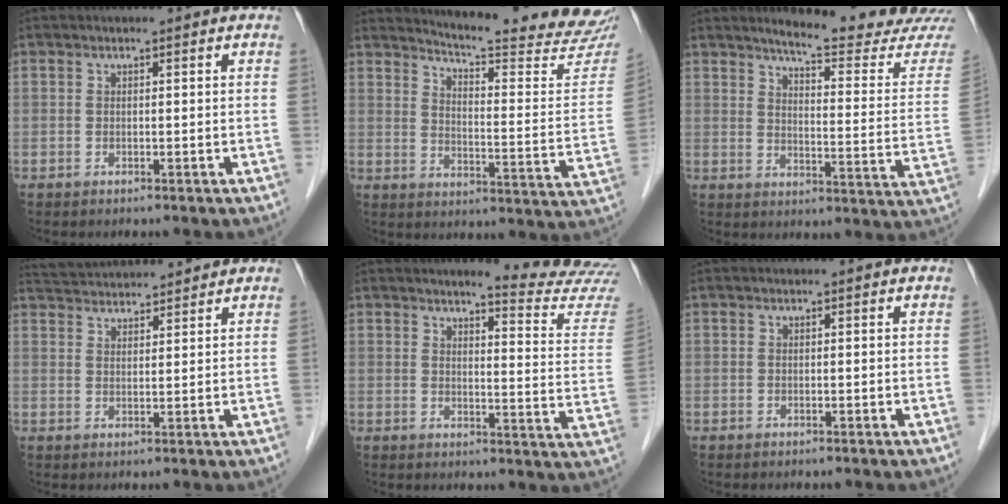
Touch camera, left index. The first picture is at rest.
{"total": 21.6, "force": [20.7, 0.0, 6.1], "torque": [-0.091, -0.128, 0.245]}
{"total": 16.7, "force": [15.9, -0.5, 5.2], "torque": [-0.072, -0.115, 0.180]}
{"total": 8.0, "force": [7.9, 0.4, 1.6], "torque": [-0.038, 0.031, 0.126]}
{"total": 13.1, "force": [12.7, -1.4, 2.5], "torque": [-0.027, -0.120, 0.126]}
{"total": 0.0}